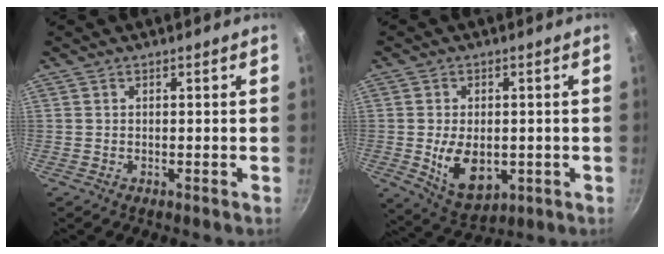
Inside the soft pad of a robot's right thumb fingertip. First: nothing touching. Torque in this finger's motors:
{"motor_torque": [-0.21, 0.65, -0.09, 0.13, 0.10]}